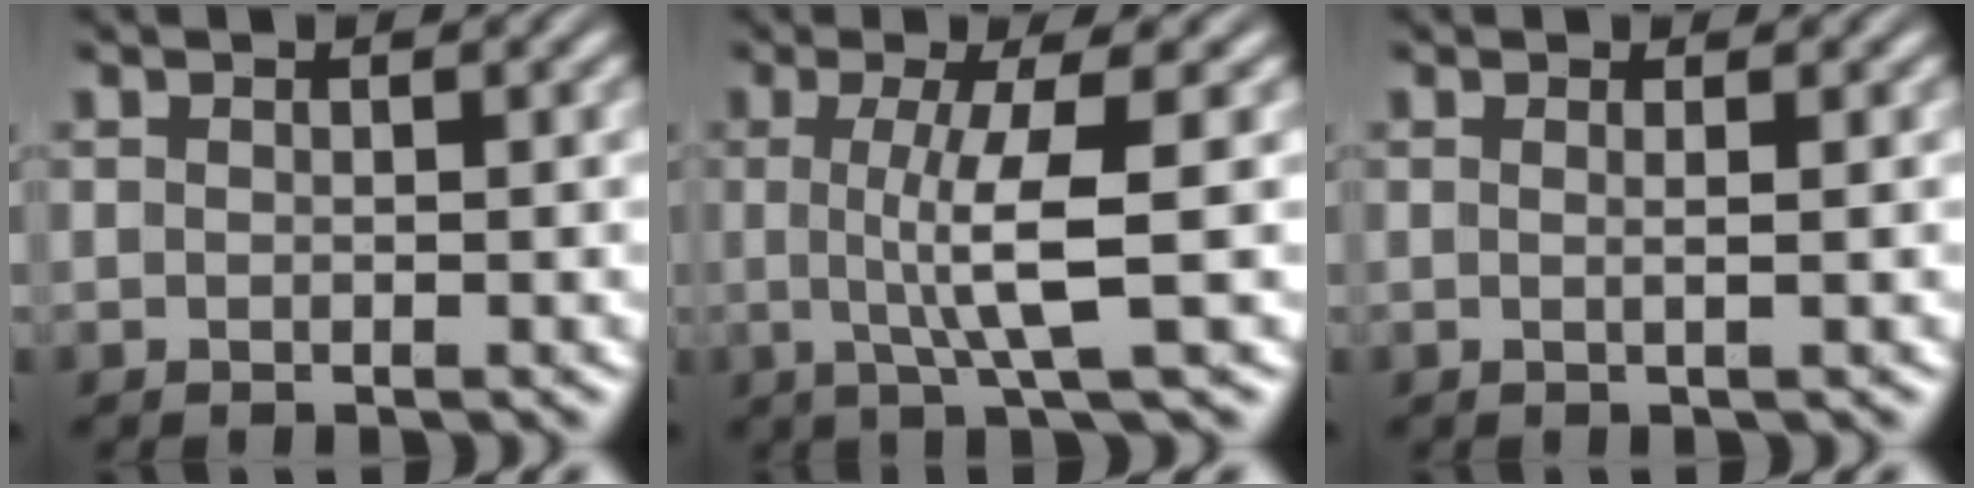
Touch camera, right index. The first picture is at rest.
{"total": 4.5, "force": [0.0, -0.2, 4.5], "torque": [-0.086, -0.008, 0.004]}
{"total": 0.8, "force": [0.1, -0.4, 0.7], "torque": [-0.012, -0.004, 0.001]}